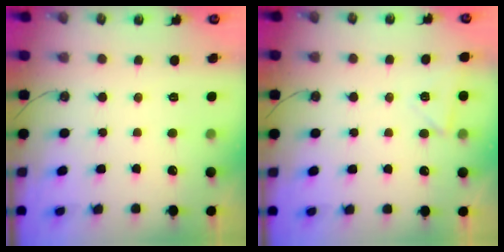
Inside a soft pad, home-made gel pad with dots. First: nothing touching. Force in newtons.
{"total": 5.1, "press": 5.1, "slide": 0.5}